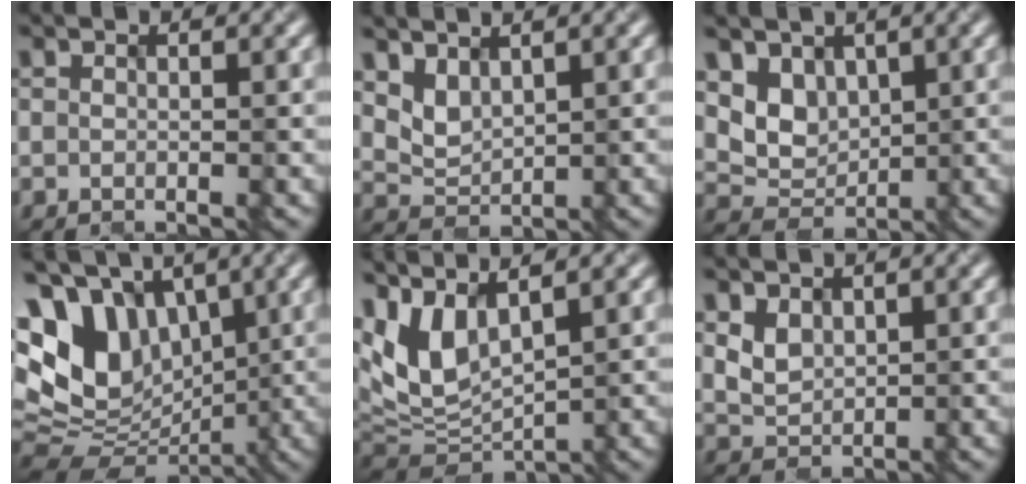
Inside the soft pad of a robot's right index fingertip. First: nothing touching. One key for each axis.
{"total": 2.3, "fx": 1.6, "fy": 1.2, "fz": 1.1, "tx": -0.031, "ty": -0.005, "tz": 0.037}
{"total": 4.1, "fx": 1.5, "fy": 3.2, "fz": 2.2, "tx": -0.046, "ty": -0.007, "tz": 0.025}
{"total": 12.4, "fx": 3.7, "fy": 8.7, "fz": 8.0, "tx": -0.165, "ty": 0.018, "tz": 0.066}
{"total": 7.1, "fx": 2.8, "fy": 3.6, "fz": 5.5, "tx": -0.135, "ty": 0.003, "tz": 0.055}
{"total": 2.0, "fx": 0.9, "fy": 1.5, "fz": 1.0, "tx": -0.025, "ty": -0.003, "tz": 0.022}